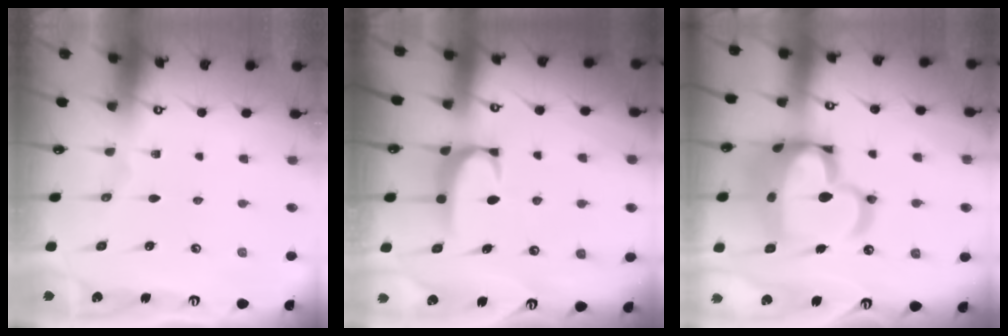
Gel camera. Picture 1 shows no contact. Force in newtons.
{"total": 1.8, "press": 1.7, "slide": 0.5}
{"total": 19.2, "press": 19.0, "slide": 2.6}